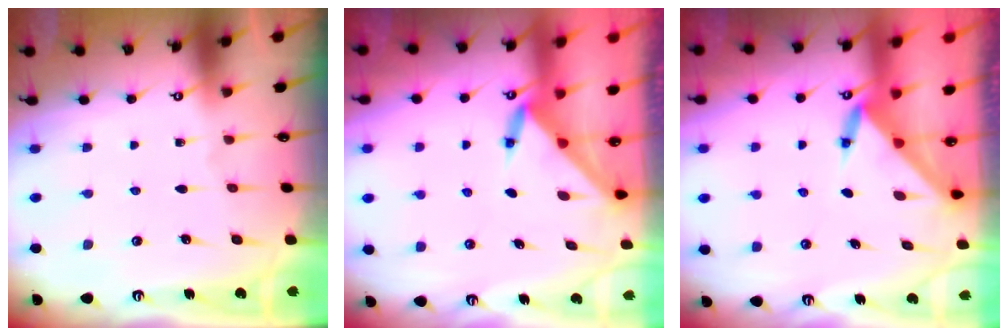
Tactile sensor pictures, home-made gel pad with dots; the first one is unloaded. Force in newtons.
{"total": 3.4, "press": 3.4, "slide": 0.3}
{"total": 3.4, "press": 3.4, "slide": 0.3}